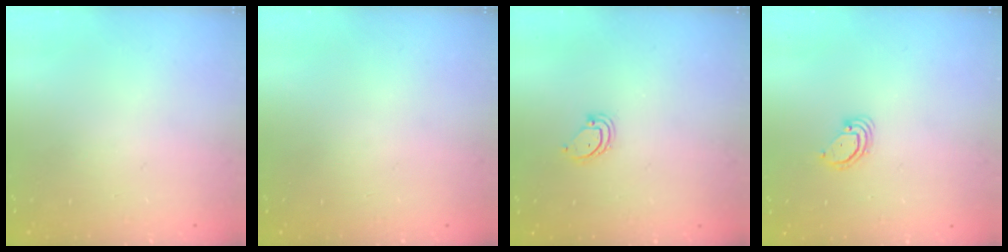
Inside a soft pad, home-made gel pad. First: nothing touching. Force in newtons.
{"total": 0.0}
{"total": 3.3, "press": 3.3, "slide": 0.4}
{"total": 2.9, "press": 2.9, "slide": 0.3}